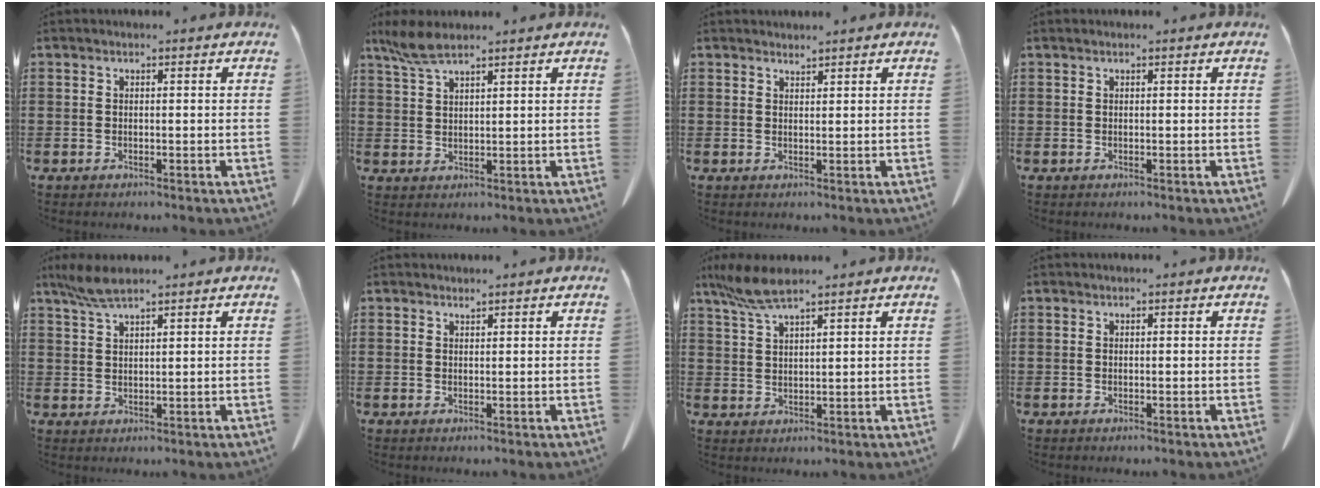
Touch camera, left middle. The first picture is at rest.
{"total": 4.5, "force": [3.3, 0.9, 2.9], "torque": [-0.073, -0.004, 0.059]}
{"total": 1.3, "force": [1.3, 0.0, 0.1], "torque": [-0.004, 0.000, 0.025]}
{"total": 0.0}
{"total": 4.4, "force": [3.2, 0.7, 2.9], "torque": [-0.065, 0.000, 0.060]}
{"total": 0.8, "force": [0.8, 0.0, 0.1], "torque": [-0.005, -0.002, 0.017]}
{"total": 5.9, "force": [4.3, 0.9, 3.9], "torque": [-0.094, -0.005, 0.078]}
{"total": 0.0}